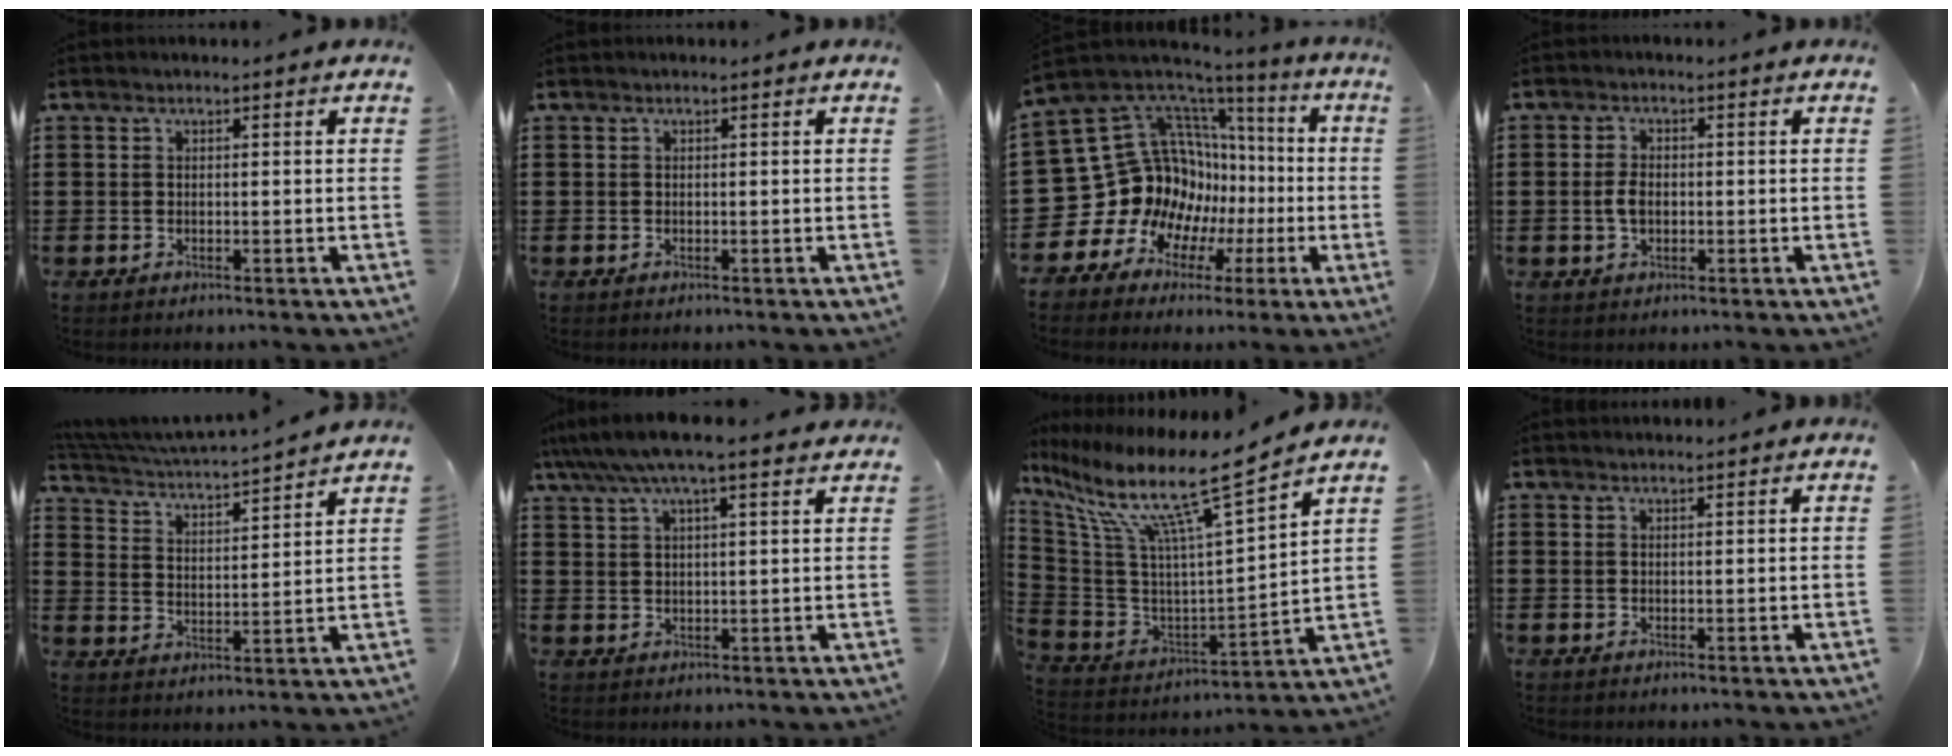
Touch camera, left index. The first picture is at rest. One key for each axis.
{"total": 0.0}
{"total": 16.6, "fx": -1.3, "fy": 15.0, "fz": 7.1, "tx": -0.194, "ty": -0.050, "tz": 0.025}
{"total": 3.0, "fx": -0.1, "fy": 1.7, "fz": 2.5, "tx": -0.064, "ty": -0.001, "tz": -0.007}
{"total": 3.7, "fx": 3.6, "fy": -0.1, "fz": 1.1, "tx": -0.042, "ty": -0.032, "tz": 0.053}
{"total": 6.7, "fx": 5.3, "fy": 0.9, "fz": 4.0, "tx": -0.091, "ty": -0.010, "tz": 0.094}
{"total": 12.8, "fx": 8.3, "fy": 1.2, "fz": 9.6, "tx": -0.208, "ty": -0.048, "tz": 0.129}
{"total": 0.8, "fx": 0.8, "fy": 0.0, "fz": 0.2, "tx": -0.004, "ty": -0.001, "tz": 0.016}